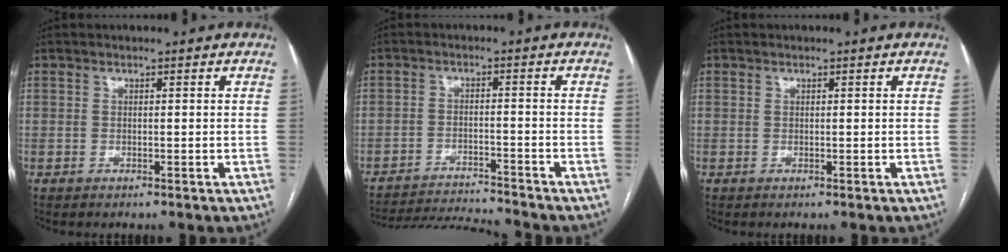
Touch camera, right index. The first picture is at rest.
{"total": 9.5, "force": [-9.4, -0.6, 1.2], "torque": [-0.016, -0.002, -0.154]}
{"total": 0.0}